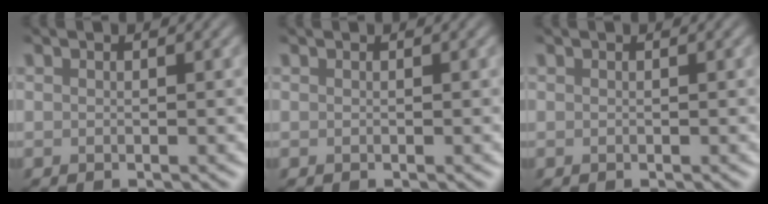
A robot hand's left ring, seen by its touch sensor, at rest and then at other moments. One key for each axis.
{"total": 0.0}
{"total": 0.0}